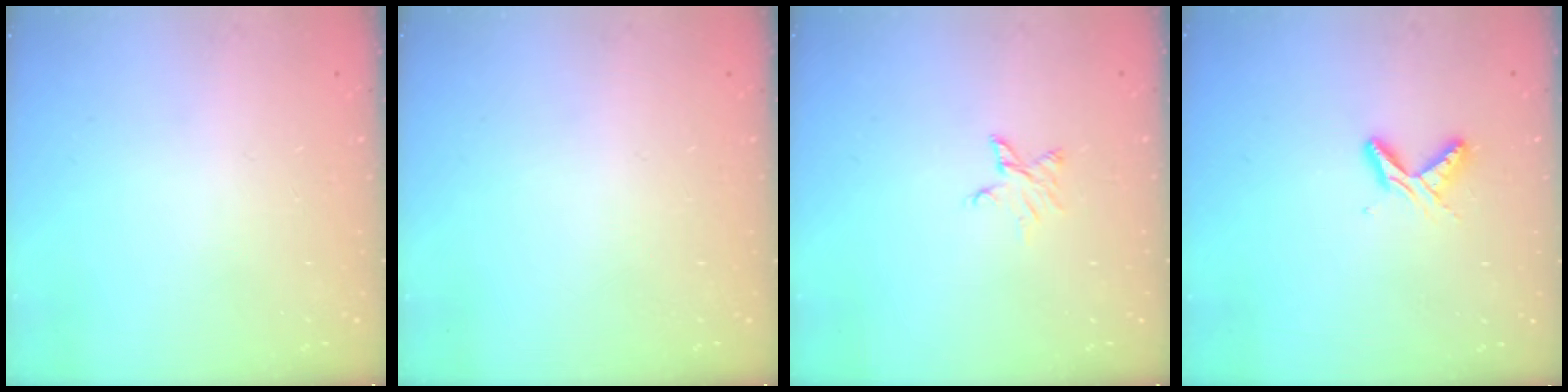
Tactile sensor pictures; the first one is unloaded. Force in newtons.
{"total": 0.0}
{"total": 3.5, "press": 3.5, "slide": 0.3}
{"total": 6.0, "press": 6.0, "slide": 0.7}